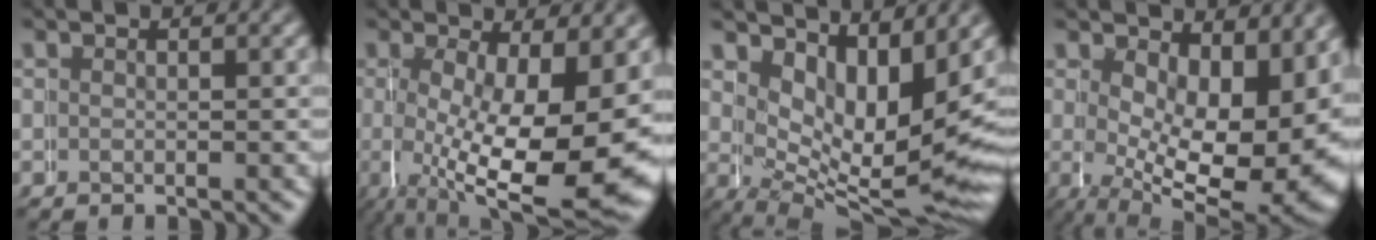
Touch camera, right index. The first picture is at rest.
{"total": 13.1, "force": [-1.4, 5.8, 11.6], "torque": [-0.202, -0.056, 0.015]}
{"total": 8.1, "force": [1.5, 4.2, 6.7], "torque": [-0.111, -0.035, 0.035]}
{"total": 12.7, "force": [1.2, 6.2, 11.0], "torque": [-0.150, -0.038, 0.039]}